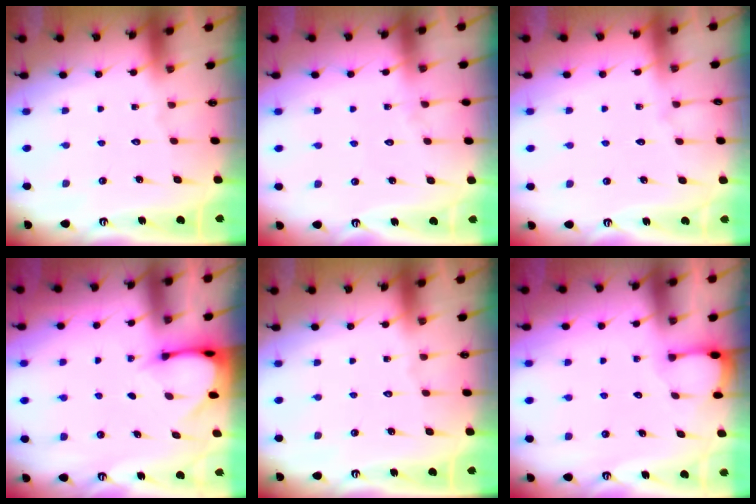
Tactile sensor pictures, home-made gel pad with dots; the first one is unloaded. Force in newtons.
{"total": 4.3, "press": 4.3, "slide": 0.4}
{"total": 2.9, "press": 2.9, "slide": 0.4}
{"total": 3.0, "press": 3.0, "slide": 0.2}
{"total": 0.0}
{"total": 0.9, "press": 0.8, "slide": 0.2}